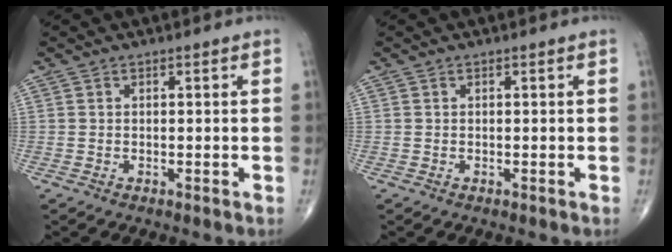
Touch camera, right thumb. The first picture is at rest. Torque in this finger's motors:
{"motor_torque": [0.00, 0.00, 0.01, 0.13, 0.00]}